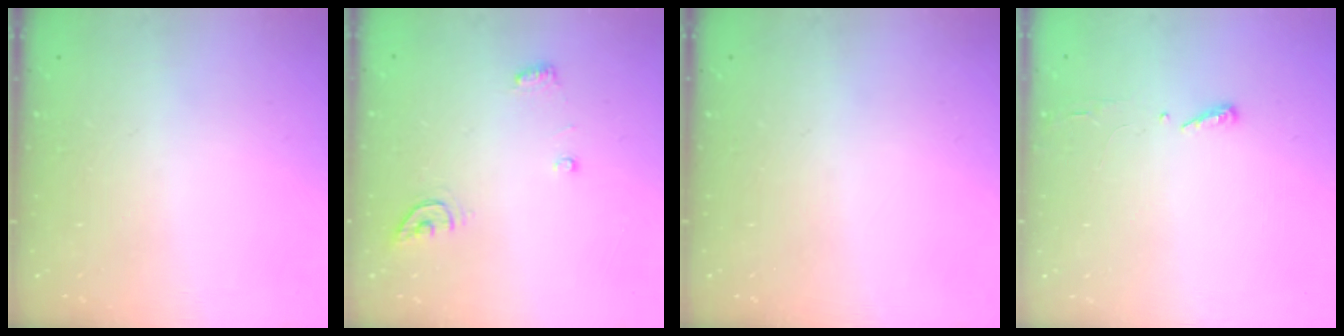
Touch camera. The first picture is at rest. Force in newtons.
{"total": 5.5, "press": 5.5, "slide": 0.2}
{"total": 0.0}
{"total": 2.9, "press": 2.9, "slide": 0.4}